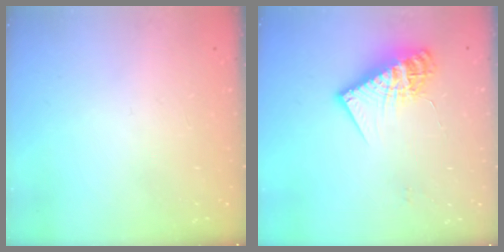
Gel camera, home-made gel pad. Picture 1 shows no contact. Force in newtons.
{"total": 15.2, "press": 15.2, "slide": 1.0}